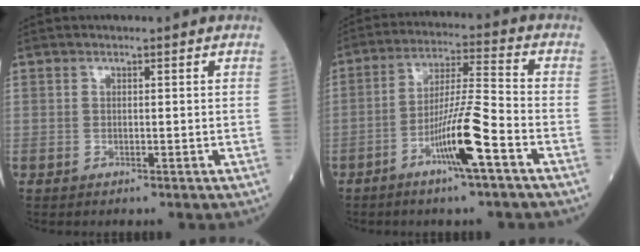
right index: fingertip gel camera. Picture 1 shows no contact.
{"total": 9.8, "force": [-4.8, -0.3, 8.6], "torque": [-0.163, 0.001, -0.088]}